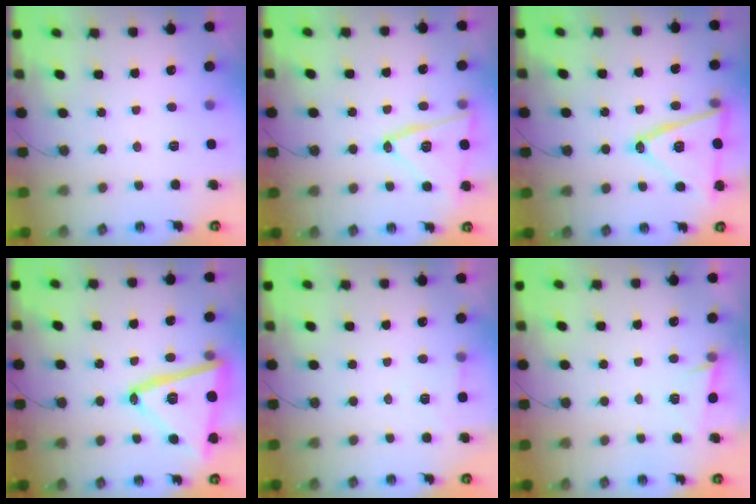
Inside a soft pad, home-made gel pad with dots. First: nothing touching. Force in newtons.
{"total": 15.3, "press": 15.3, "slide": 1.2}
{"total": 18.1, "press": 17.7, "slide": 3.5}
{"total": 22.7, "press": 22.7, "slide": 1.3}
{"total": 5.0, "press": 2.4, "slide": 4.4}
{"total": 2.6, "press": 1.9, "slide": 1.8}